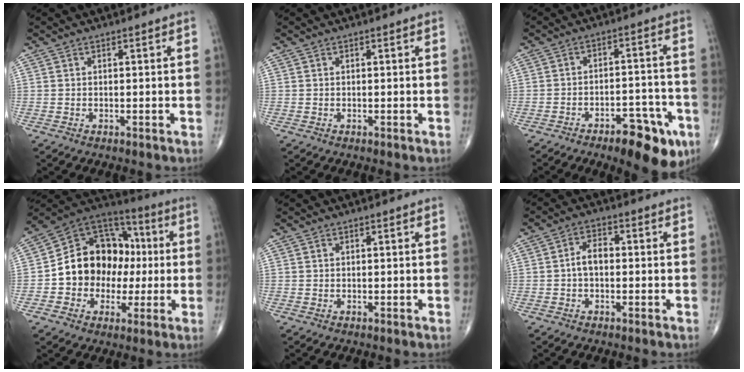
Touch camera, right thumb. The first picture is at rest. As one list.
[{"total": 0.0}, {"total": 12.3, "force": [-7.0, 4.8, 8.9], "torque": [-0.095, 0.044, -0.094]}, {"total": 17.9, "force": [-0.6, 14.4, 10.6], "torque": [-0.119, 0.042, -0.012]}, {"total": 0.0}, {"total": 4.0, "force": [-0.4, 2.5, 3.1], "torque": [-0.050, 0.018, -0.013]}]